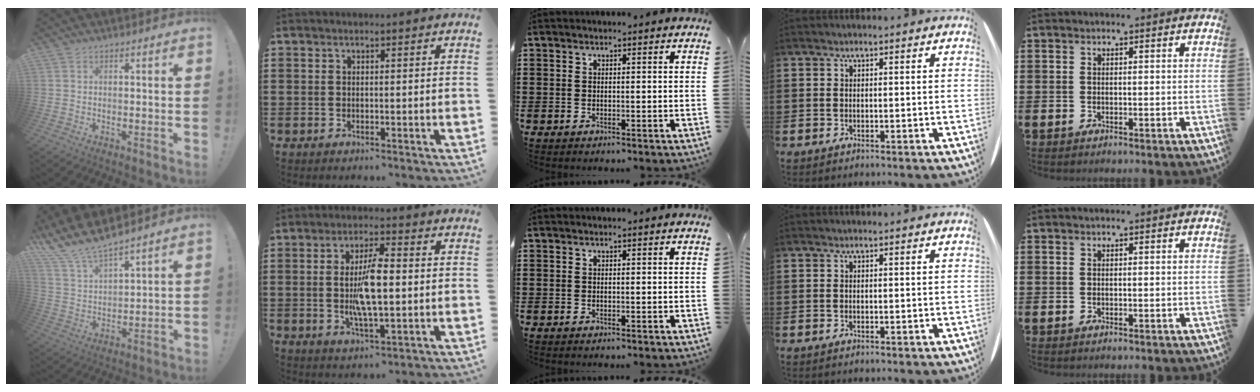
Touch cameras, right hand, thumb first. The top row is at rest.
{"thumb": {"total": 10.1, "force": [9.5, 1.3, 3.2], "torque": [-0.087, -0.077, 0.174]}, "index": {"total": 8.2, "force": [-0.2, 2.6, 7.8], "torque": [-0.158, -0.001, -0.009]}}